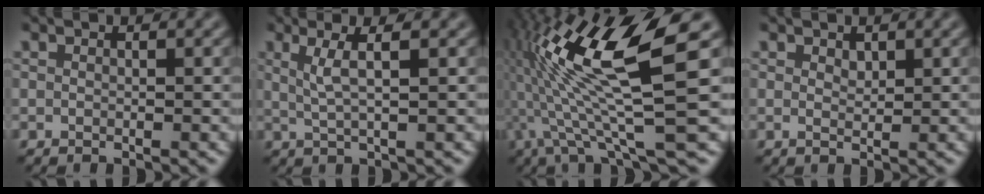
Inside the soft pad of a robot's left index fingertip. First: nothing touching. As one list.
[{"total": 3.2, "force": [1.2, 0.5, 2.9], "torque": [-0.049, 0.003, 0.022]}, {"total": 14.1, "force": [2.1, 2.7, 13.7], "torque": [-0.263, 0.018, 0.047]}, {"total": 0.9, "force": [0.6, 0.3, 0.5], "torque": [-0.011, -0.001, 0.011]}]